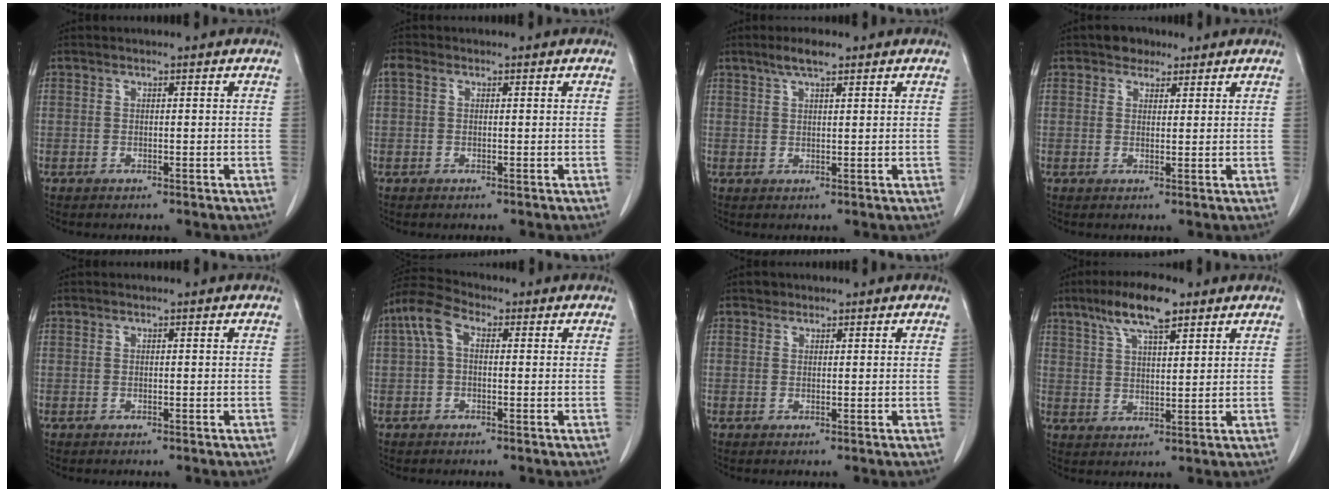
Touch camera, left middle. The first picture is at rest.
{"total": 1.6, "force": [0.6, 1.1, 1.0], "torque": [-0.027, 0.020, 0.012]}
{"total": 3.6, "force": [2.5, 0.7, 2.4], "torque": [-0.049, 0.007, 0.047]}
{"total": 2.3, "force": [1.6, 1.6, 0.4], "torque": [-0.008, 0.005, 0.024]}
{"total": 0.0}
{"total": 5.0, "force": [0.9, 2.5, 4.3], "torque": [-0.093, 0.027, 0.012]}
{"total": 1.0, "force": [0.7, 0.6, 0.0], "torque": [0.003, -0.001, 0.009]}
{"total": 8.9, "force": [5.9, 2.0, 6.3], "torque": [-0.119, 0.013, 0.106]}